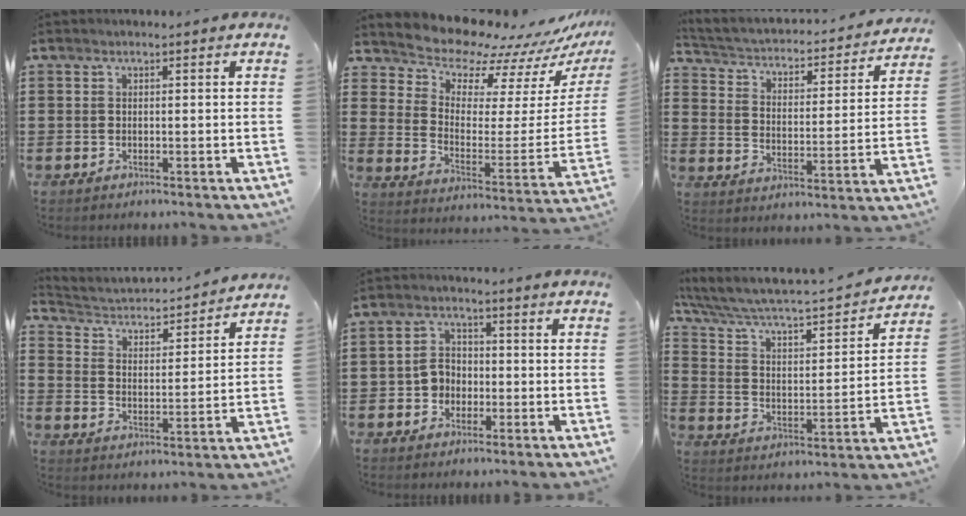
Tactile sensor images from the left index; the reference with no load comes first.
{"total": 9.6, "force": [9.3, 2.2, 0.7], "torque": [-0.049, -0.096, 0.161]}
{"total": 2.0, "force": [1.6, 0.9, 0.6], "torque": [-0.030, -0.022, 0.015]}
{"total": 2.4, "force": [2.3, 0.8, 0.3], "torque": [-0.027, -0.025, 0.028]}
{"total": 4.1, "force": [-1.3, 3.4, 1.8], "torque": [-0.044, 0.009, -0.028]}
{"total": 4.0, "force": [3.6, 1.0, 1.6], "torque": [-0.056, -0.039, 0.049]}